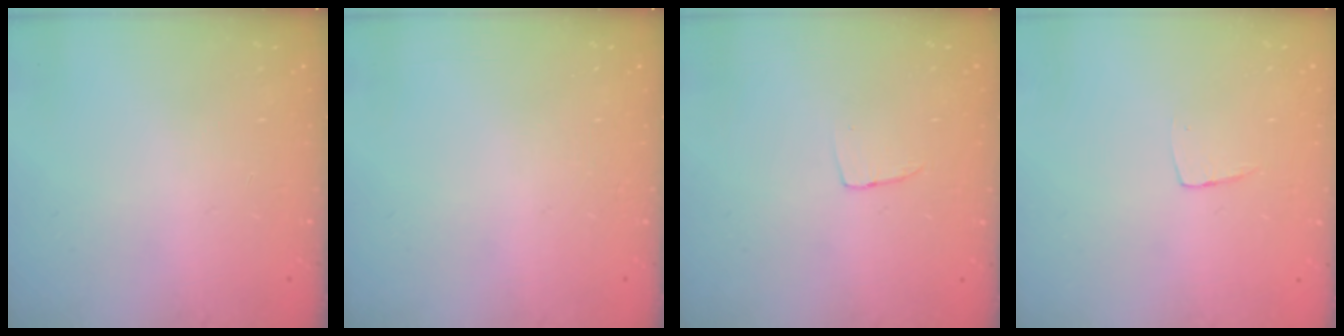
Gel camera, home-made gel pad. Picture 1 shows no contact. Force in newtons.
{"total": 0.0}
{"total": 2.9, "press": 2.9, "slide": 0.1}
{"total": 3.7, "press": 3.7, "slide": 0.2}